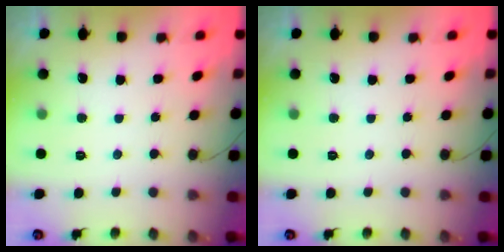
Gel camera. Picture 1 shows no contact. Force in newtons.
{"total": 0.0}